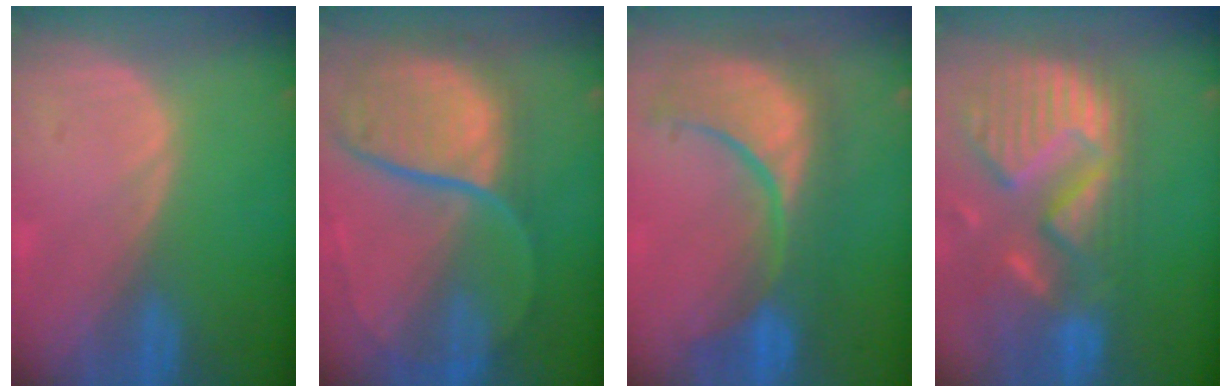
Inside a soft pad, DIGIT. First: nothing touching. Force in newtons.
{"total": 11.7, "press": 9.7, "slide": 6.5}
{"total": 11.9, "press": 10.8, "slide": 4.8}
{"total": 14.0, "press": 11.6, "slide": 7.7}